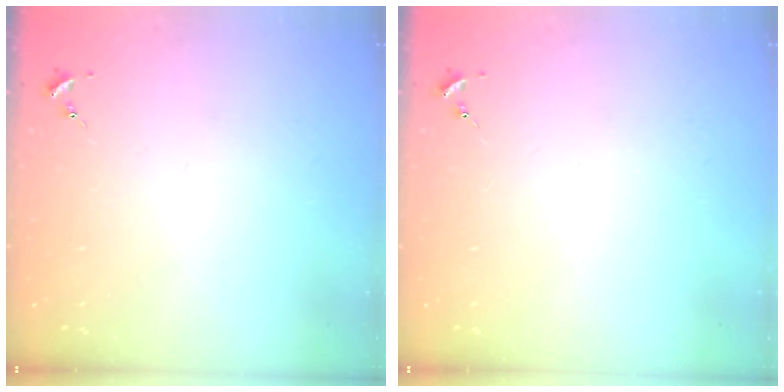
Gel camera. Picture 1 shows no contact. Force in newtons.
{"total": 0.0}